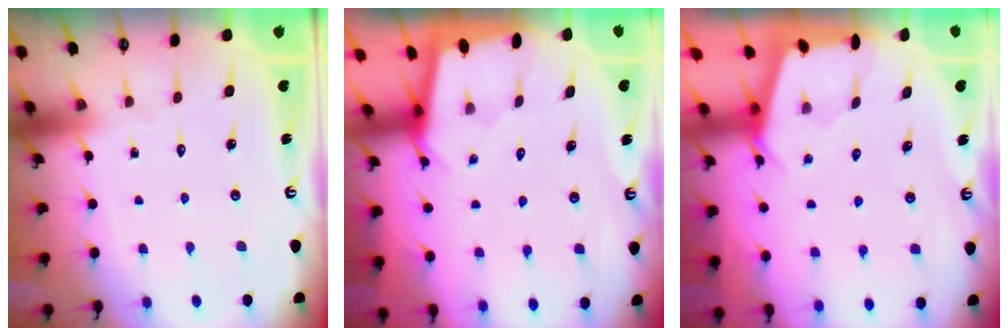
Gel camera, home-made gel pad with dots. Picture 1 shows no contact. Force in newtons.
{"total": 1.8, "press": 1.8, "slide": 0.3}
{"total": 2.4, "press": 2.4, "slide": 0.3}